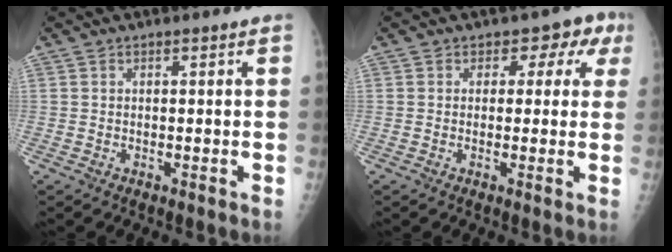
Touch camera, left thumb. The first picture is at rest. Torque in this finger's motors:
{"motor_torque": [-0.13, 0.36, -0.06, -0.01, 0.01]}